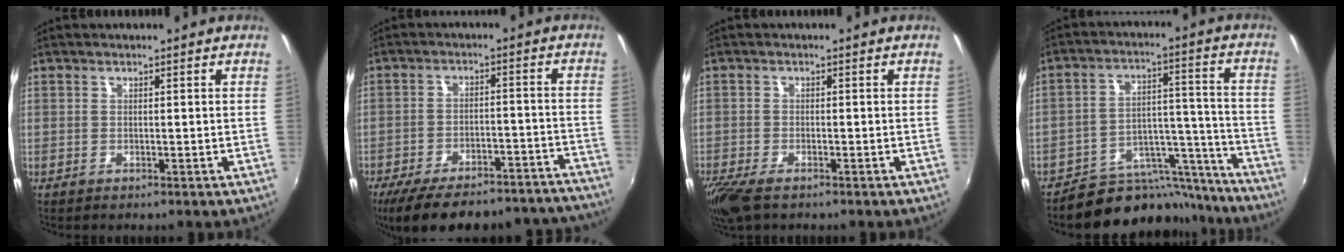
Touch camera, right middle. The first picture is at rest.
{"total": 24.6, "force": [-21.7, 6.3, 9.7], "torque": [-0.171, 0.000, -0.275]}
{"total": 6.0, "force": [-4.4, 1.9, 3.6], "torque": [-0.092, -0.026, -0.086]}
{"total": 15.4, "force": [-14.1, 6.1, 1.8], "torque": [-0.014, 0.065, -0.197]}